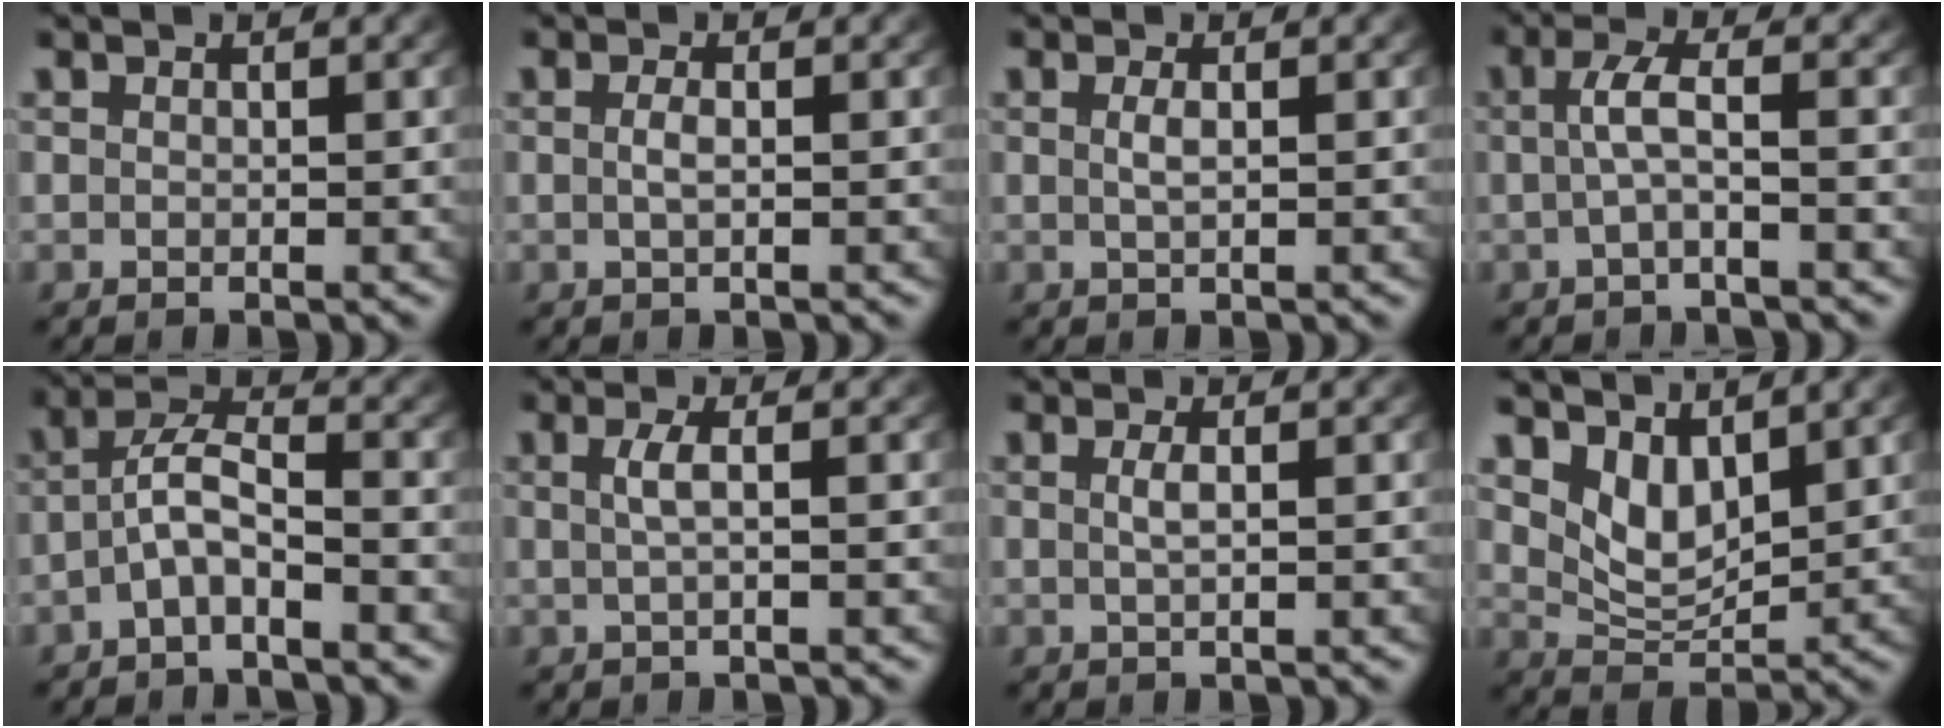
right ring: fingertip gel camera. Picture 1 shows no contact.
{"total": 1.1, "force": [-0.2, 0.0, 1.1], "torque": [-0.029, -0.009, 0.000]}
{"total": 1.1, "force": [0.0, 0.0, 1.1], "torque": [-0.028, -0.009, 0.007]}
{"total": 2.4, "force": [-0.7, 0.1, 2.2], "torque": [-0.050, 0.000, -0.010]}
{"total": 3.9, "force": [-1.1, 2.3, 2.9], "torque": [-0.056, -0.007, -0.024]}
{"total": 1.8, "force": [-0.1, 0.0, 1.8], "torque": [-0.038, -0.001, 0.002]}
{"total": 1.2, "force": [0.0, -0.1, 1.2], "torque": [-0.030, -0.008, 0.005]}
{"total": 5.9, "force": [2.3, 4.1, 3.6], "torque": [-0.064, -0.014, 0.040]}